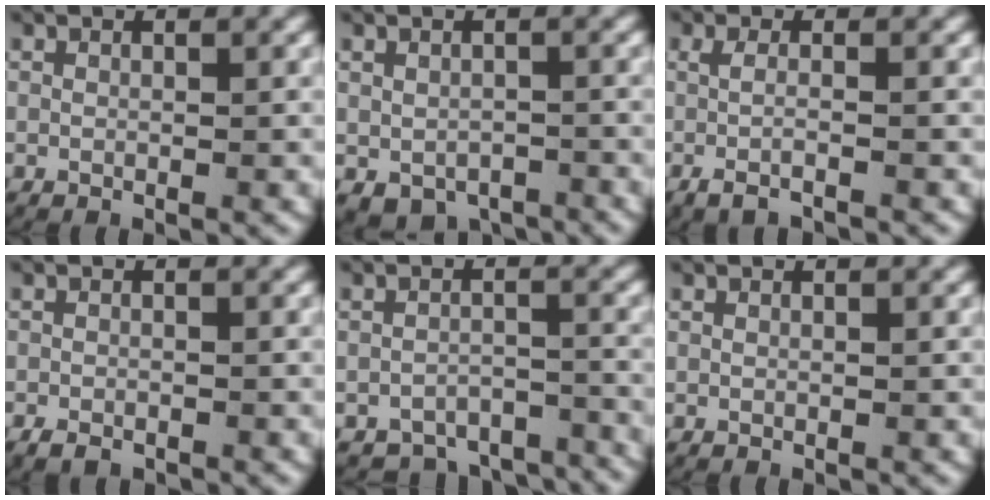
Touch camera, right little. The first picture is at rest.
{"total": 4.5, "force": [-3.3, 2.6, 1.3], "torque": [-0.007, -0.016, -0.044]}
{"total": 2.3, "force": [-1.4, 0.3, 1.8], "torque": [-0.049, -0.007, -0.021]}
{"total": 1.4, "force": [-1.2, 0.6, 0.5], "torque": [-0.012, -0.006, -0.019]}
{"total": 7.7, "force": [-7.1, 2.6, 1.4], "torque": [0.006, -0.013, -0.117]}
{"total": 0.0}